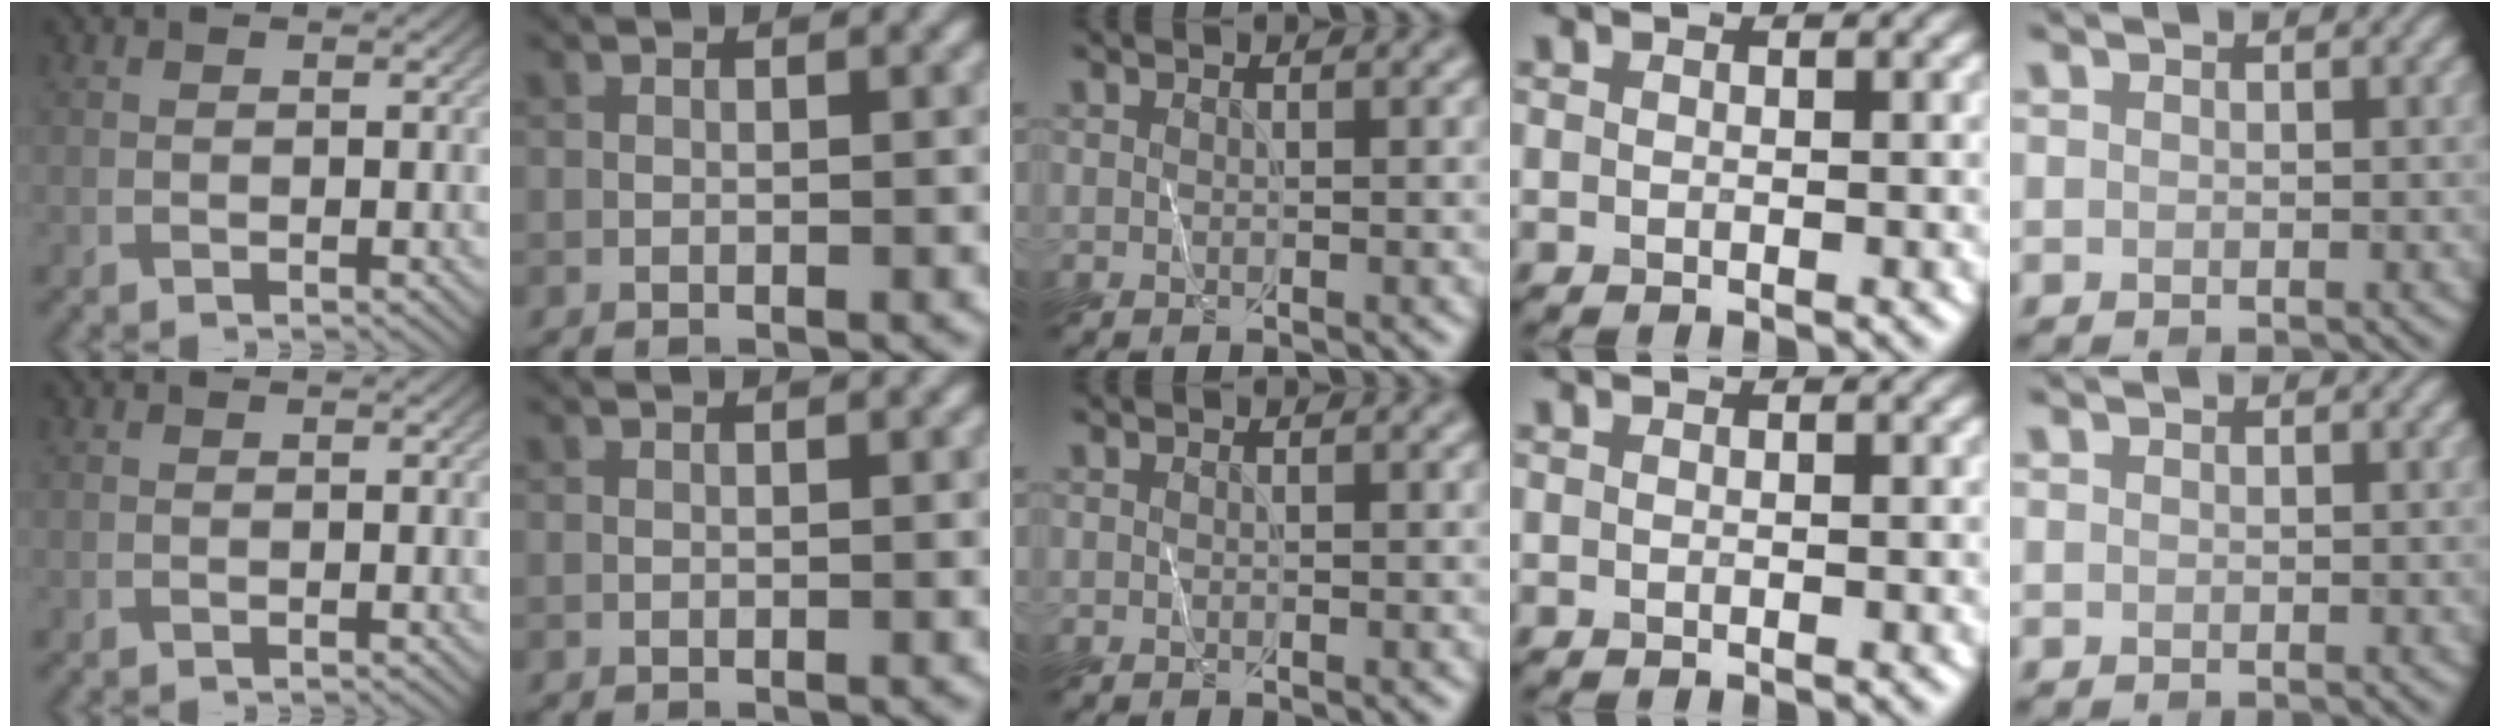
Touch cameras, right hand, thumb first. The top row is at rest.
{}